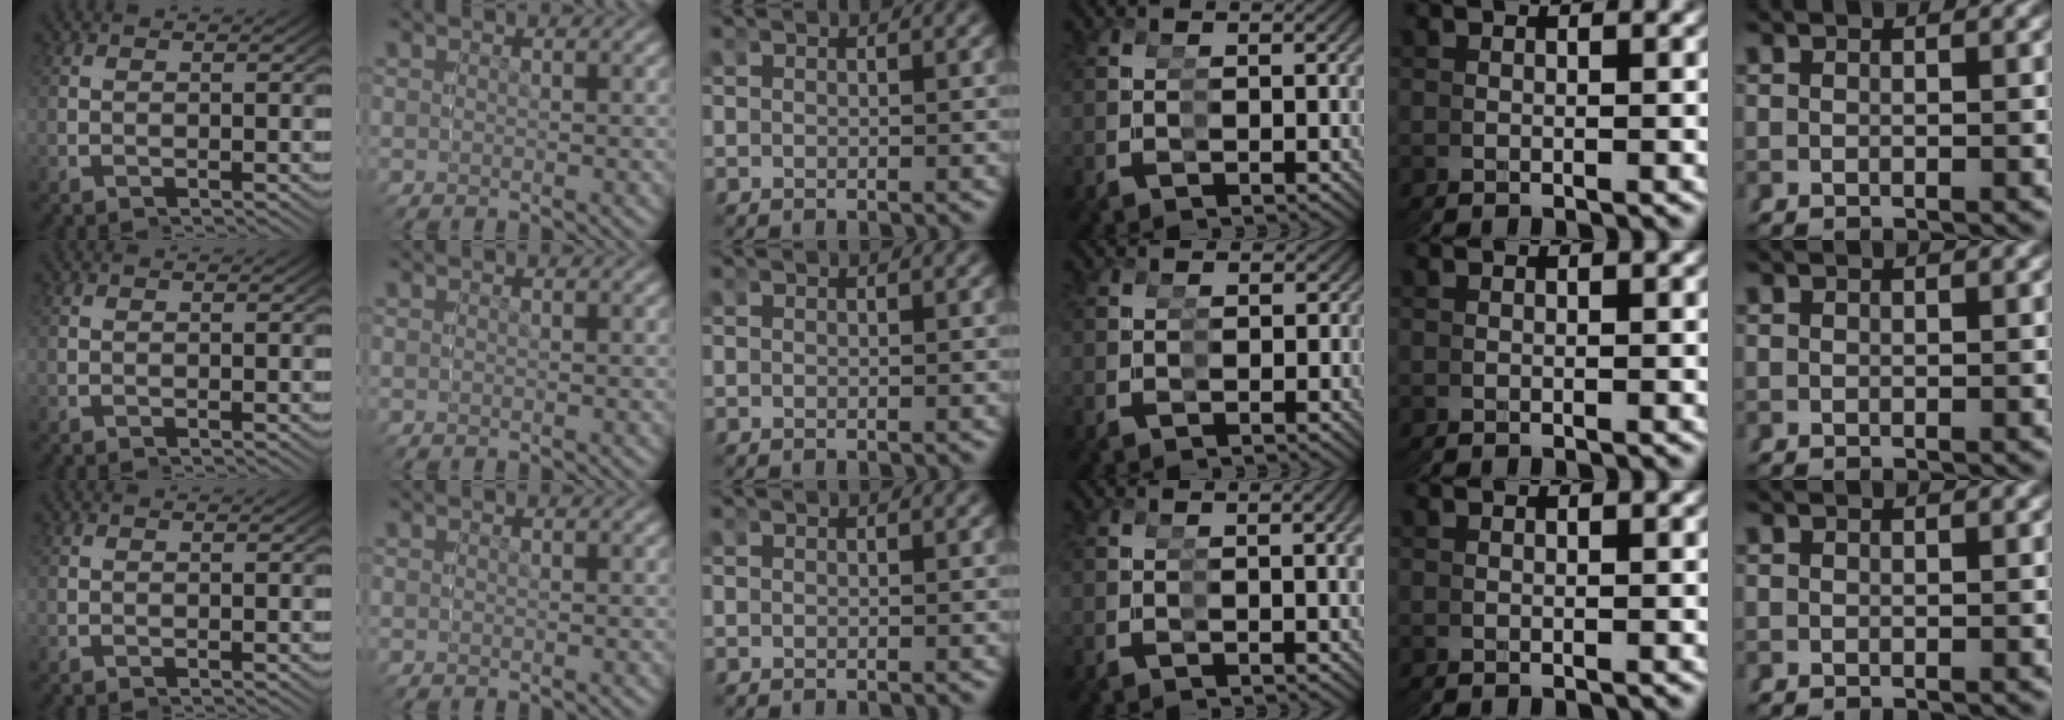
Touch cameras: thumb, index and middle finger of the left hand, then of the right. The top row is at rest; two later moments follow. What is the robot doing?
{"motion": "grasp_and_lifting", "object": "cup"}